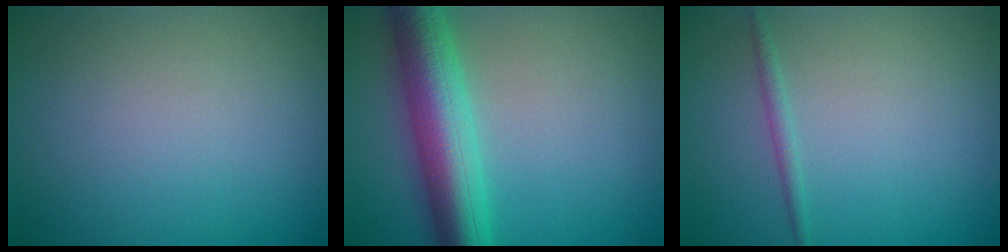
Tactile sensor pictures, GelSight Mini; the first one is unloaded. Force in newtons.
{"total": 7.6, "press": 7.6, "slide": 0.1}
{"total": 0.9, "press": 0.9, "slide": 0.0}